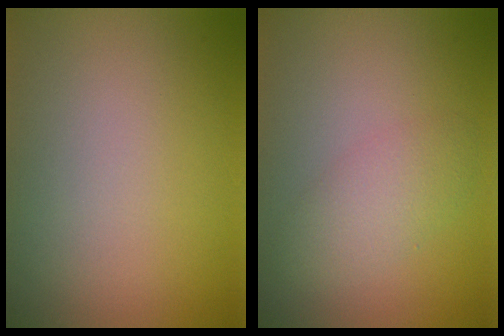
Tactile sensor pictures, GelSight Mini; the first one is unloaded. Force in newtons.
{"total": 2.9, "press": 2.9, "slide": 0.2}